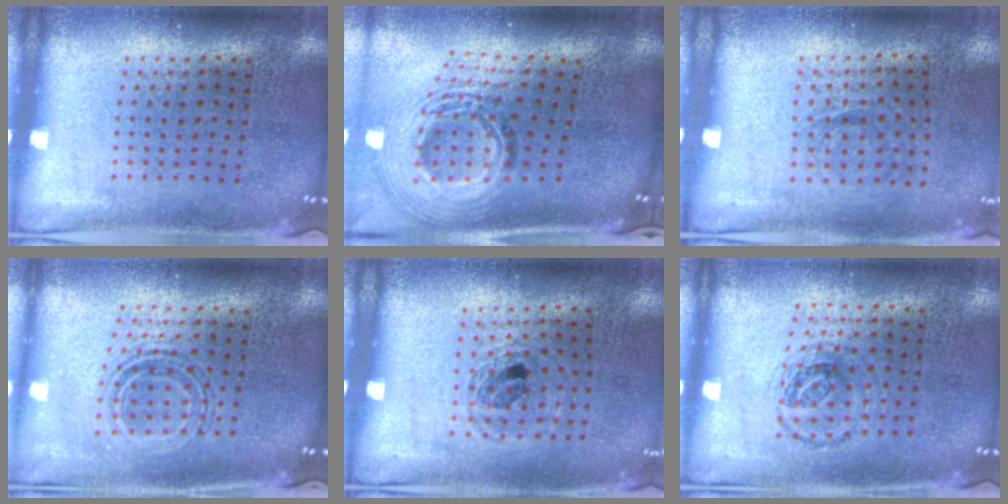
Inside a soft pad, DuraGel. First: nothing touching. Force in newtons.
{"total": 2.4, "press": 1.8, "slide": 1.6}
{"total": 1.0, "press": 0.8, "slide": 0.6}
{"total": 0.7, "press": 0.7, "slide": 0.1}
{"total": 0.9, "press": 0.9, "slide": 0.1}
{"total": 0.9, "press": 0.9, "slide": 0.2}